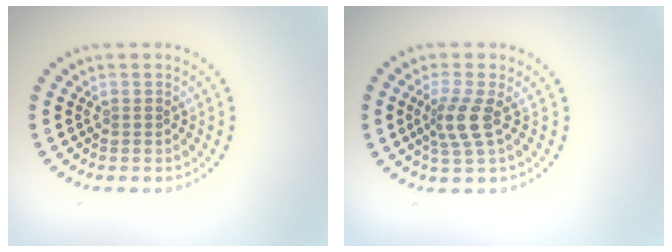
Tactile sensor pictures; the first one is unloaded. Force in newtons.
{"total": 2.7, "press": 2.1, "slide": 1.8}